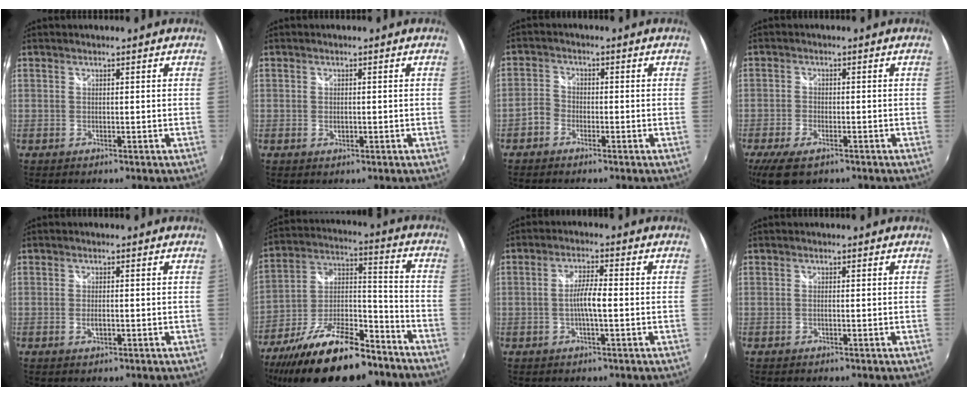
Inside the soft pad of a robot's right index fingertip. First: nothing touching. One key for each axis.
{"total": 1.3, "fx": -0.2, "fy": 0.8, "fz": 0.9, "tx": -0.017, "ty": -0.001, "tz": -0.003}
{"total": 3.0, "fx": -1.9, "fy": 2.2, "fz": 0.9, "tx": -0.019, "ty": 0.011, "tz": -0.040}
{"total": 7.6, "fx": -4.9, "fy": 3.3, "fz": 4.8, "tx": -0.118, "ty": -0.023, "tz": -0.088}
{"total": 2.0, "fx": -0.5, "fy": 0.9, "fz": 1.7, "tx": -0.031, "ty": -0.003, "tz": -0.007}
{"total": 24.7, "fx": -16.6, "fy": 9.6, "fz": 15.6, "tx": -0.289, "ty": -0.009, "tz": -0.260}
{"total": 4.6, "fx": -0.9, "fy": 0.5, "fz": 4.5, "tx": -0.083, "ty": 0.003, "tz": -0.015}
{"total": 0.7, "fx": -0.2, "fy": 0.0, "fz": 0.7, "tx": -0.013, "ty": 0.002, "tz": -0.005}